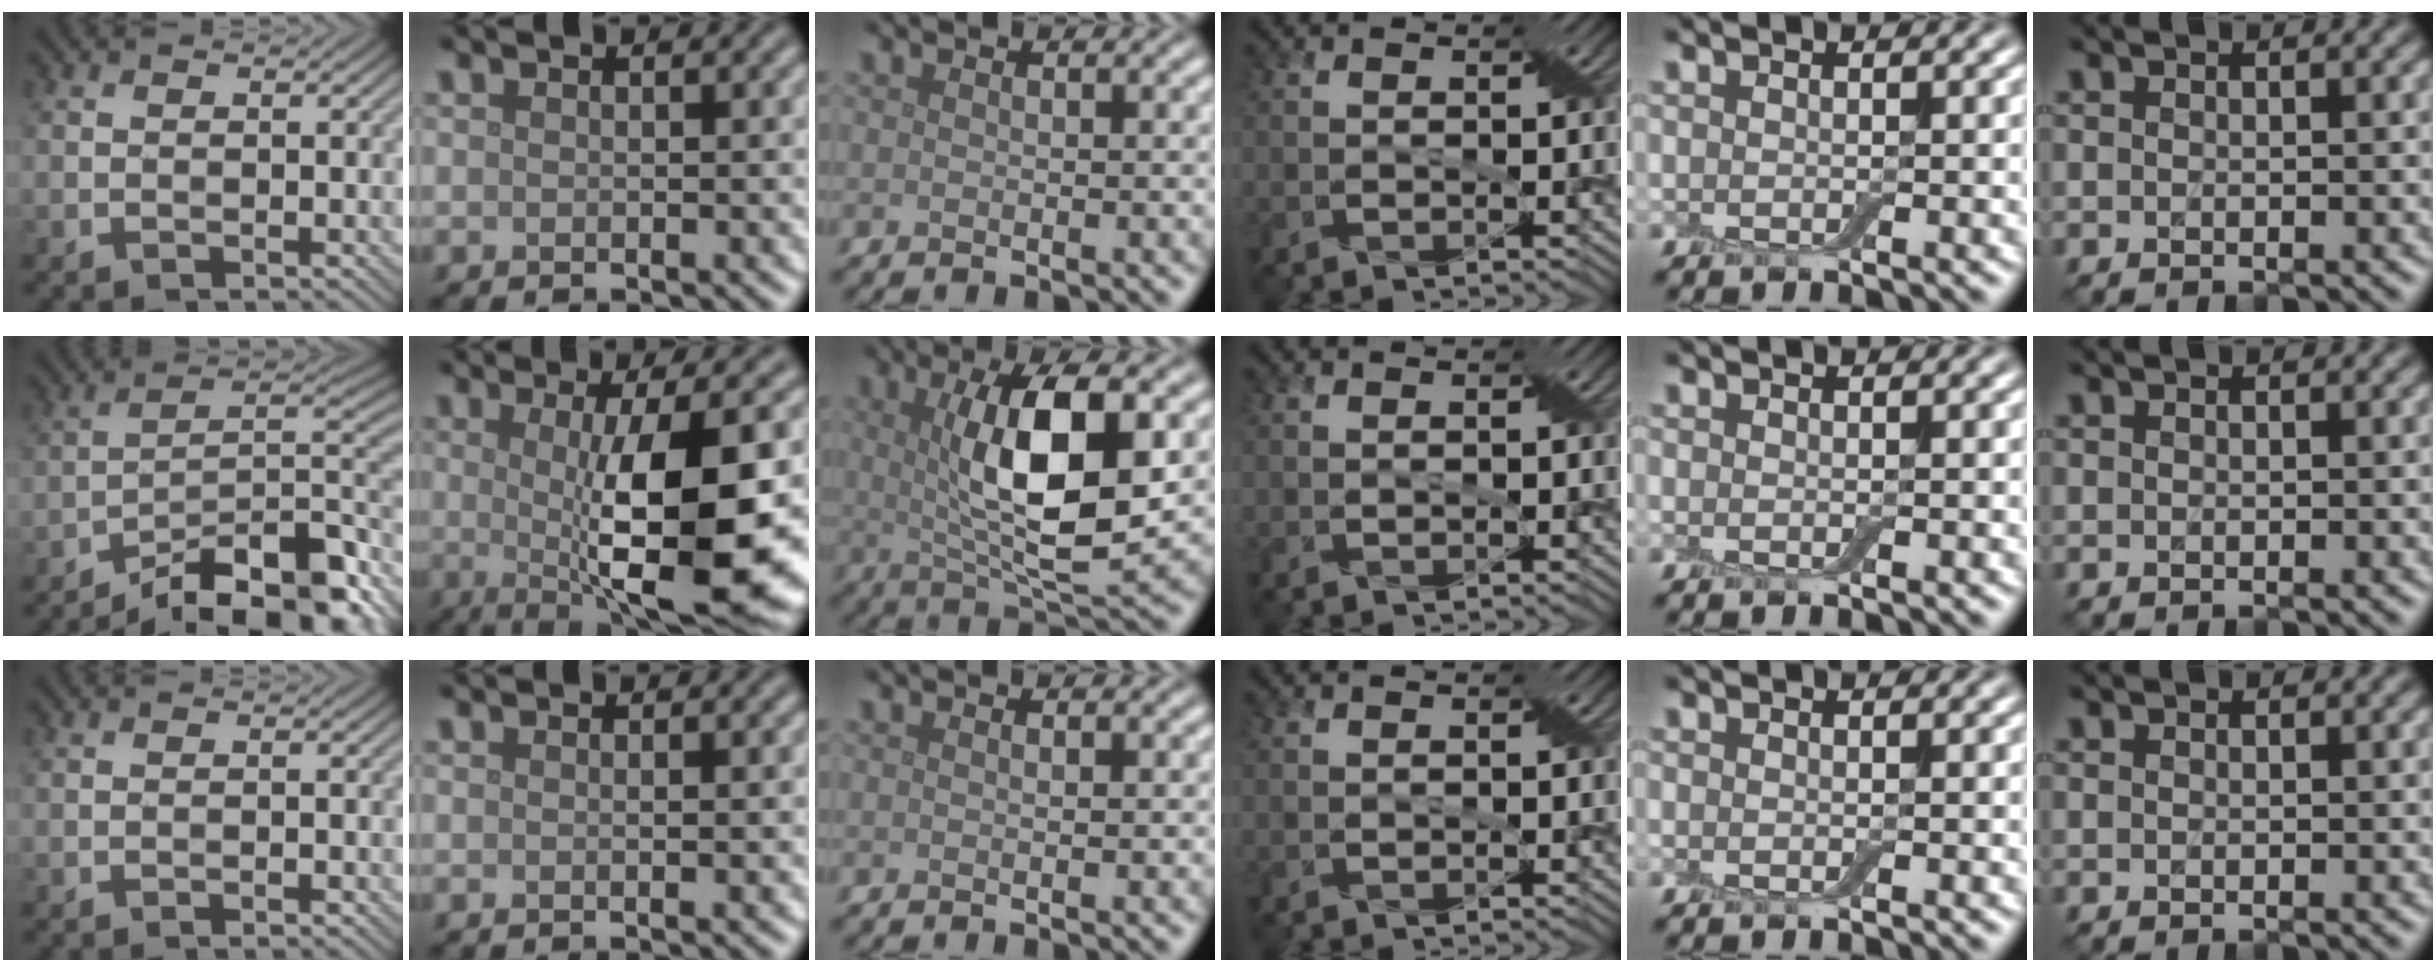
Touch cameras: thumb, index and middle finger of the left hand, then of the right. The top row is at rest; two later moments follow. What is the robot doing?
{"motion": "extract", "object": "backpack"}